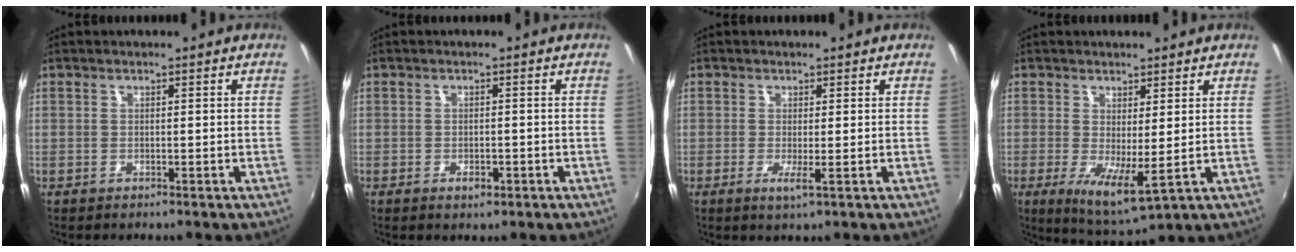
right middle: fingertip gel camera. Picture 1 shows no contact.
{"total": 2.0, "force": [-1.1, 1.0, 1.4], "torque": [-0.023, -0.003, -0.016]}
{"total": 2.1, "force": [-0.4, -0.3, 2.0], "torque": [-0.040, -0.008, -0.007]}
{"total": 6.9, "force": [0.0, 1.8, 6.7], "torque": [-0.115, -0.019, 0.007]}